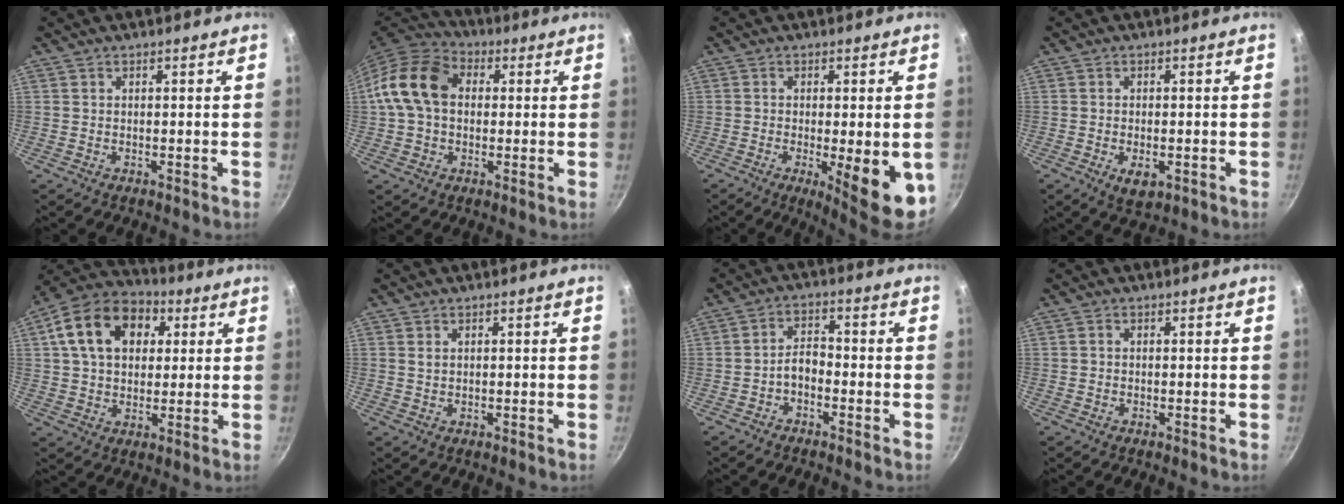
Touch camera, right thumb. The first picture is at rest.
{"total": 13.2, "force": [1.3, 9.8, 8.8], "torque": [-0.137, 0.025, 0.006]}
{"total": 12.0, "force": [-3.3, 3.1, 11.1], "torque": [-0.135, -0.009, -0.036]}
{"total": 4.2, "force": [-1.3, 2.2, 3.3], "torque": [-0.049, -0.005, -0.016]}
{"total": 17.0, "force": [4.9, 12.0, 10.9], "torque": [-0.170, 0.021, 0.069]}
{"total": 1.2, "force": [0.5, 0.8, 0.7], "torque": [-0.012, 0.001, 0.009]}
{"total": 3.8, "force": [-2.1, 2.0, 2.5], "torque": [-0.036, 0.031, -0.042]}
{"total": 0.5, "force": [-0.1, 0.5, 0.2], "torque": [-0.003, 0.002, -0.002]}